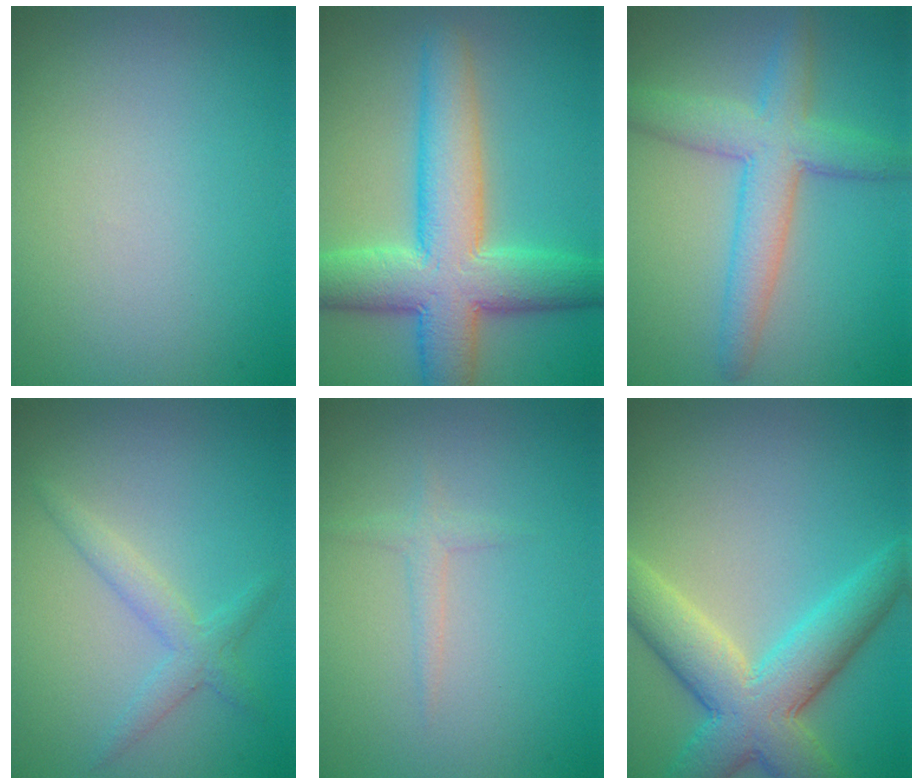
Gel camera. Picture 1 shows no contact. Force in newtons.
{"total": 9.1, "press": 9.1, "slide": 0.3}
{"total": 5.2, "press": 5.2, "slide": 0.1}
{"total": 2.1, "press": 2.1, "slide": 0.1}
{"total": 1.1, "press": 1.1, "slide": 0.1}
{"total": 7.6, "press": 7.6, "slide": 0.5}